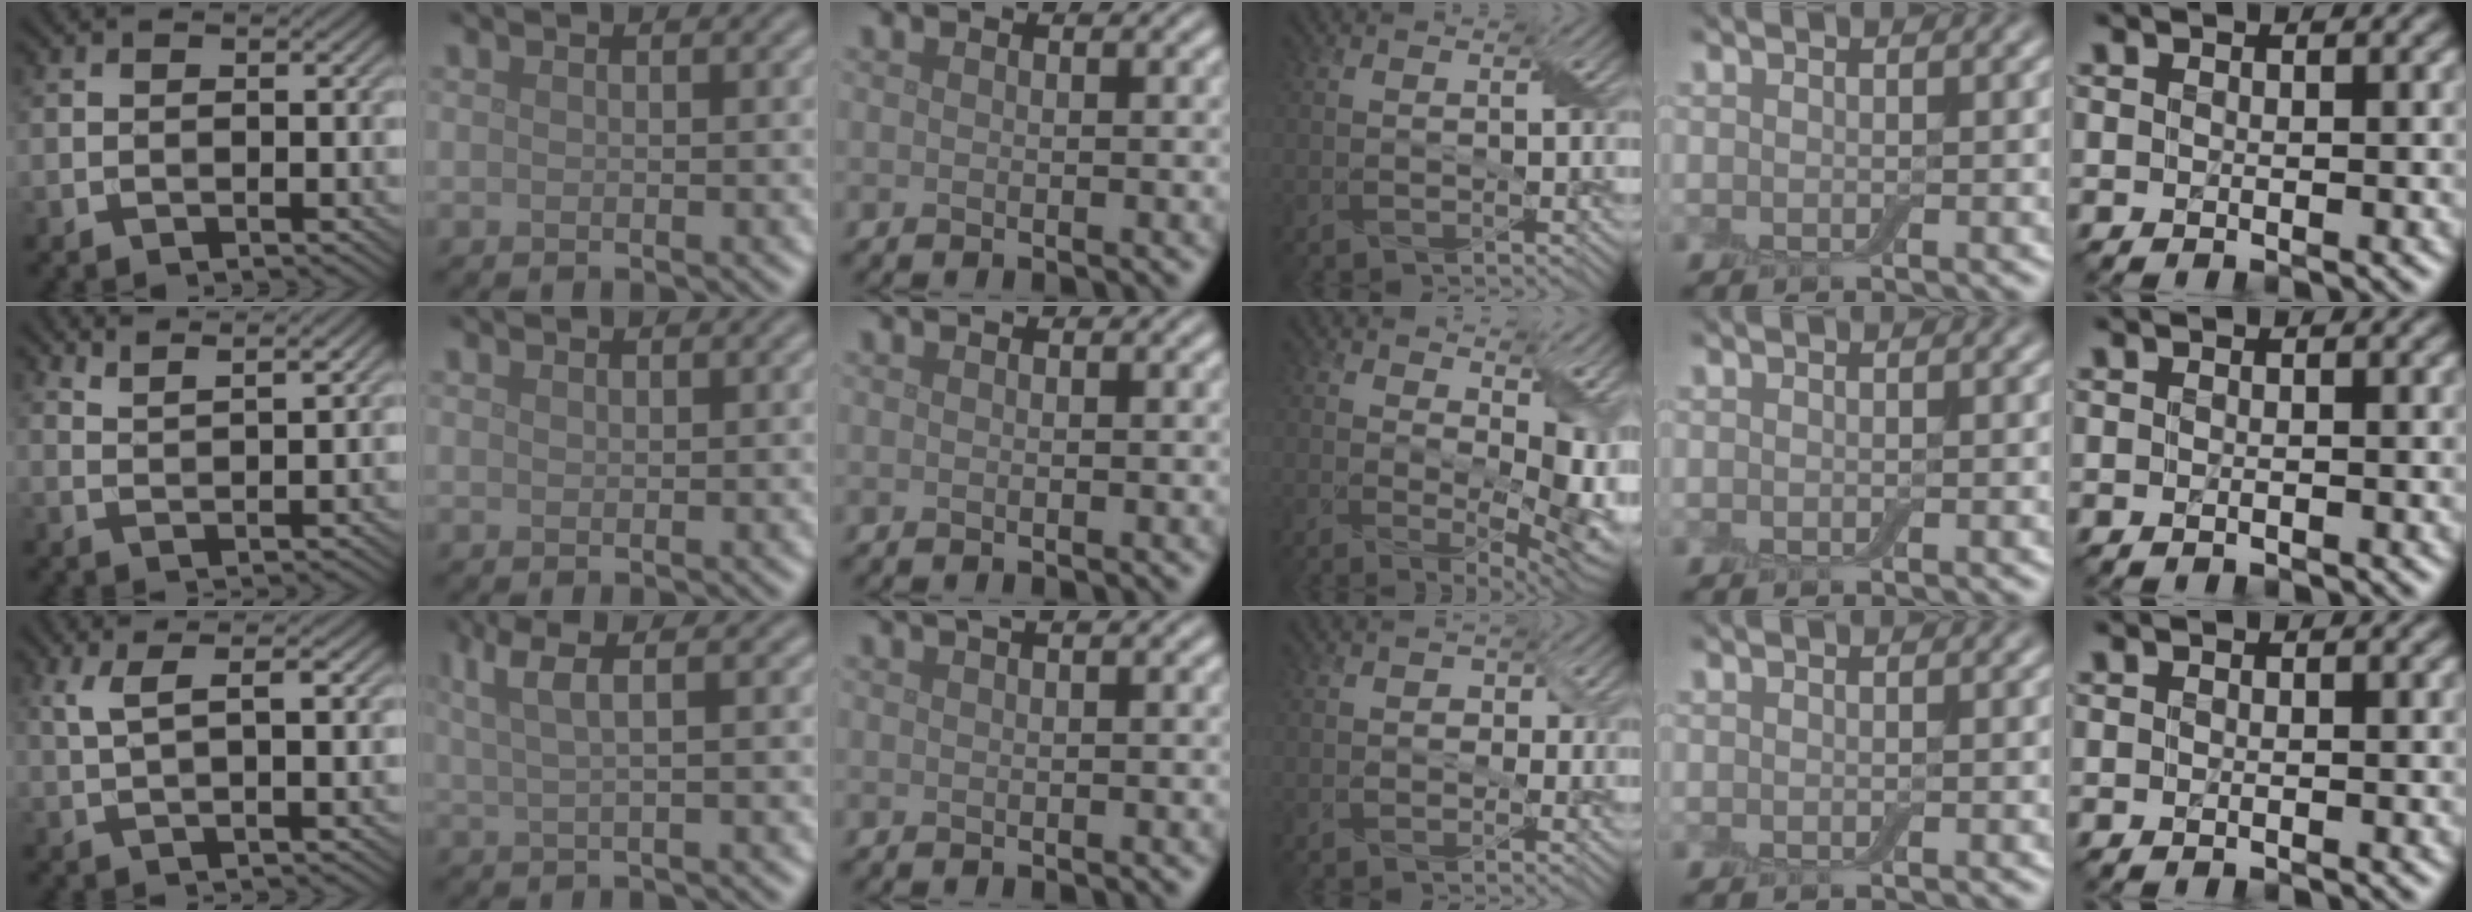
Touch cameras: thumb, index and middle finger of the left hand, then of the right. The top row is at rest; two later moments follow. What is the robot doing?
{"motion": "peel", "object": "aluminum foil"}